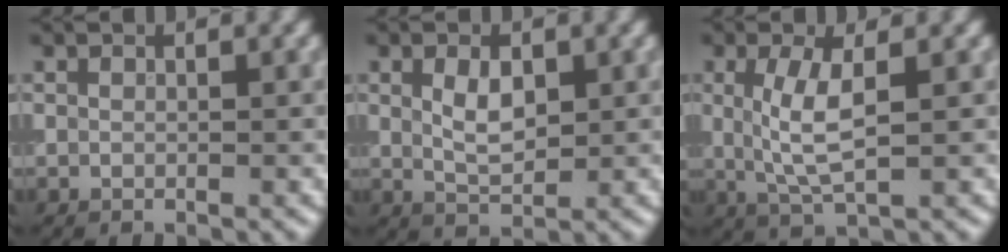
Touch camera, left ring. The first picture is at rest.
{"total": 2.9, "force": [0.7, 1.6, 2.4], "torque": [-0.050, 0.000, 0.016]}
{"total": 4.2, "force": [0.5, 1.2, 4.0], "torque": [-0.087, -0.001, 0.012]}